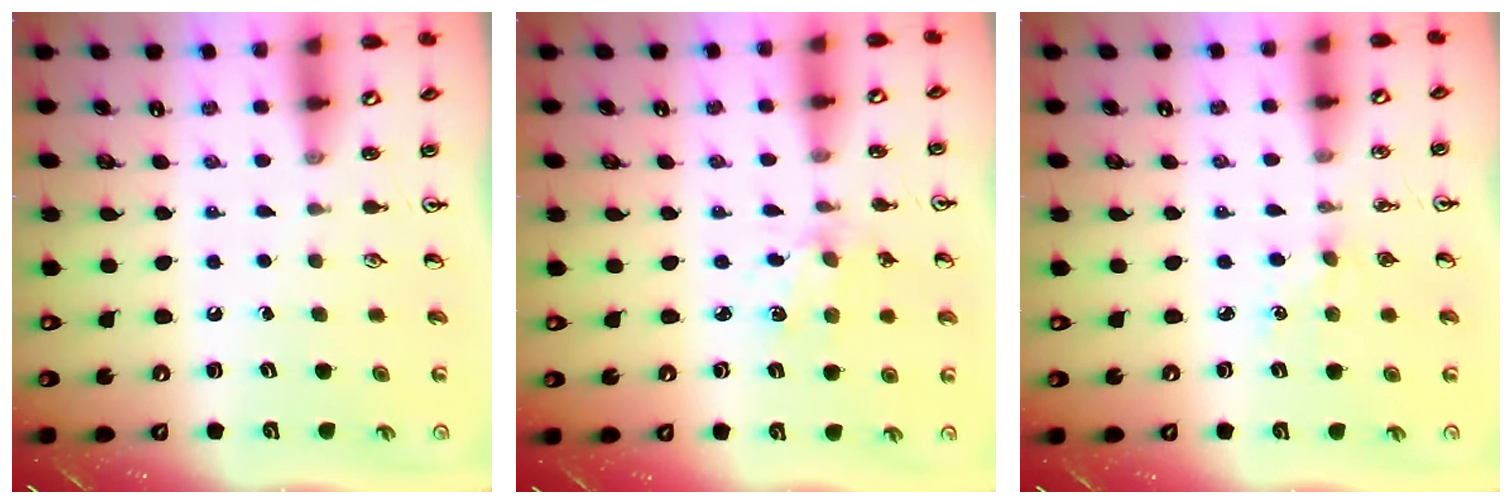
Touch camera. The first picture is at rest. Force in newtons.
{"total": 2.7, "press": 2.6, "slide": 0.4}
{"total": 3.6, "press": 3.5, "slide": 0.5}